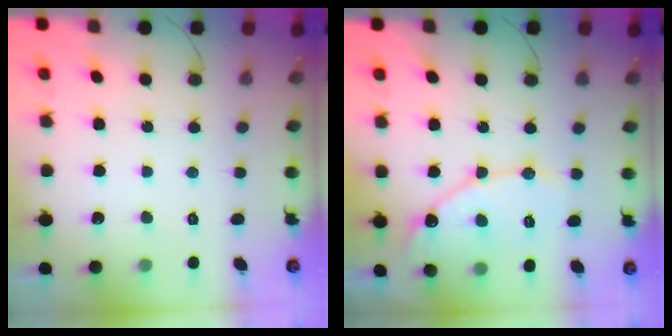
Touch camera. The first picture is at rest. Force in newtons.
{"total": 11.5, "press": 11.5, "slide": 0.8}